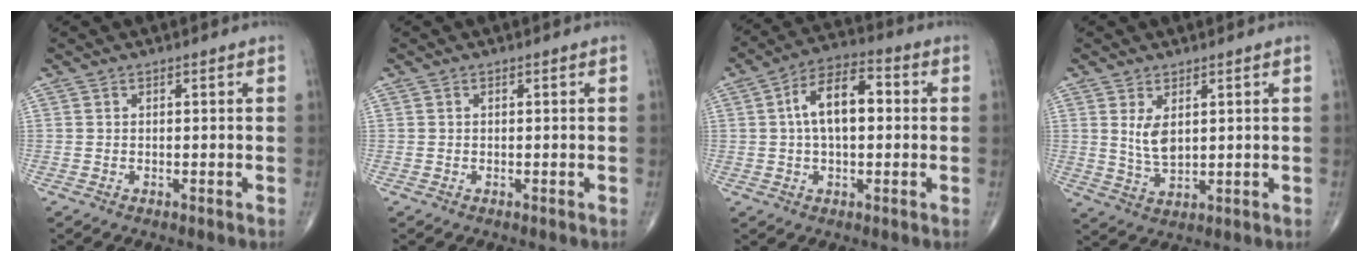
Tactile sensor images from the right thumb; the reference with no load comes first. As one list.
[{"total": 0.0}, {"total": 11.4, "force": [1.3, 6.0, 9.6], "torque": [-0.161, 0.026, 0.015]}, {"total": 5.1, "force": [1.6, 2.6, 4.1], "torque": [-0.073, -0.017, 0.042]}]